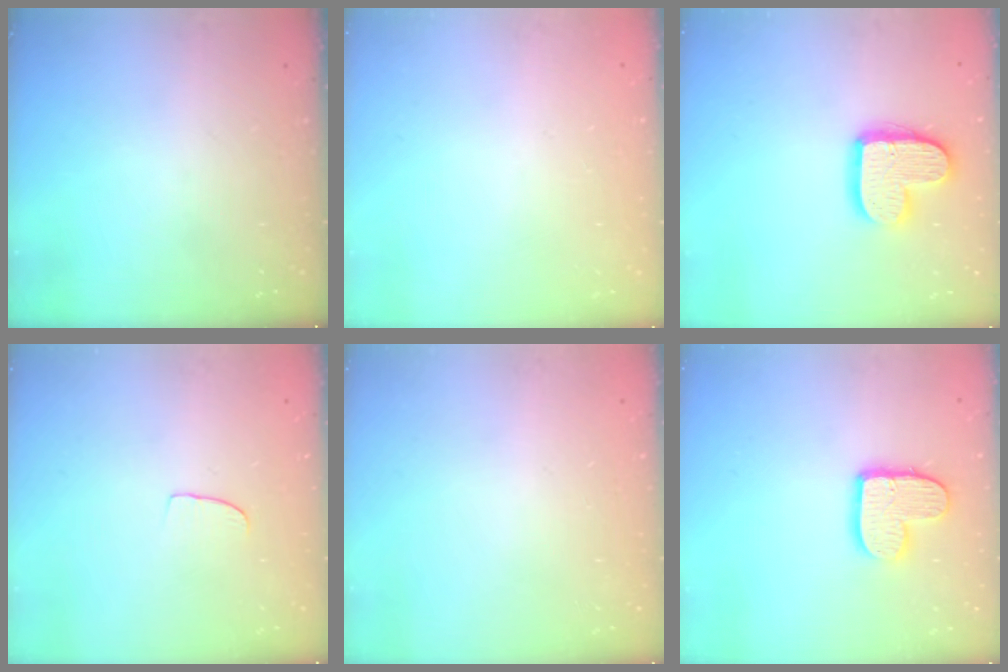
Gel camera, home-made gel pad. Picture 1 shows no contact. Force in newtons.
{"total": 0.0}
{"total": 14.2, "press": 14.2, "slide": 1.1}
{"total": 3.2, "press": 3.1, "slide": 0.3}
{"total": 0.0}
{"total": 11.3, "press": 11.3, "slide": 0.7}